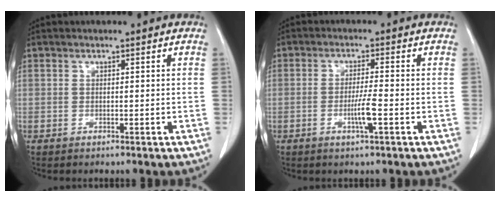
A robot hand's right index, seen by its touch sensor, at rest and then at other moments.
{"total": 3.9, "force": [-1.3, -0.3, 3.7], "torque": [-0.070, -0.006, -0.024]}